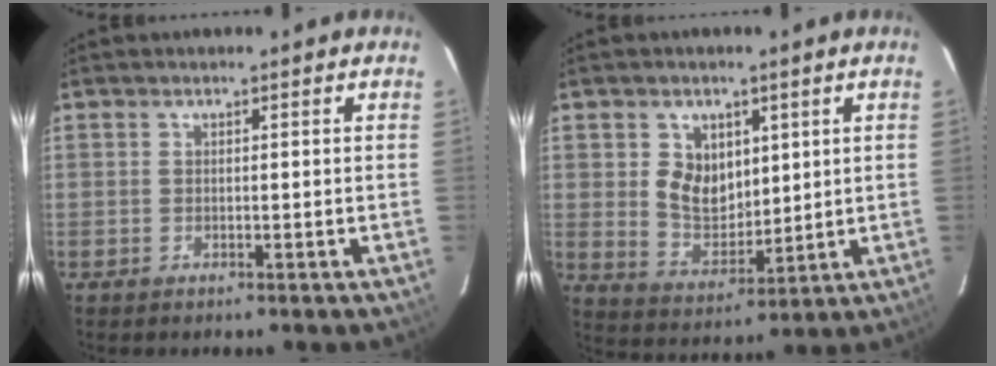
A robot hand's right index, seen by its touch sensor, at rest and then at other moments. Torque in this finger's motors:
{"motor_torque": [0.28, 0.17, 0.14, 0.05]}